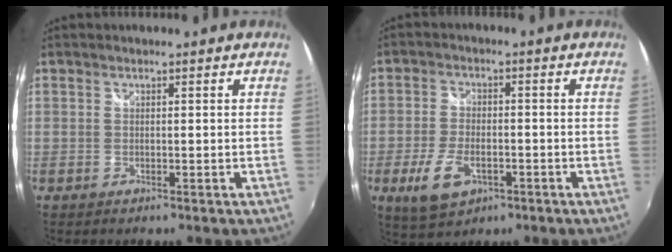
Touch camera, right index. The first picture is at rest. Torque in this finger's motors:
{"motor_torque": [0.66, -0.52, 0.39, 0.06]}